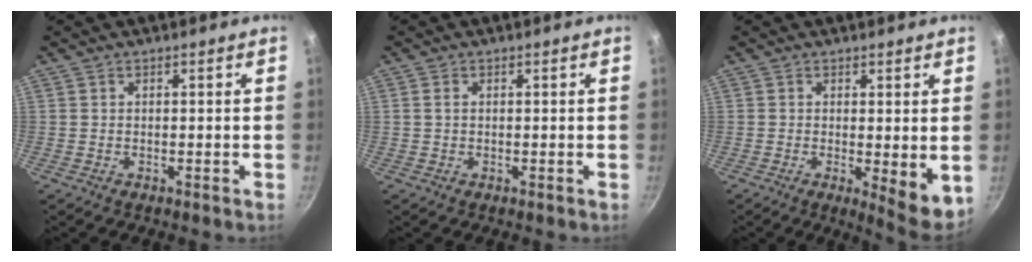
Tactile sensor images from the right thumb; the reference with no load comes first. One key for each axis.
{"total": 1.0, "fx": 0.2, "fy": 0.7, "fz": 0.7, "tx": -0.014, "ty": 0.003, "tz": 0.002}
{"total": 6.7, "fx": 0.0, "fy": 2.1, "fz": 6.3, "tx": -0.081, "ty": -0.020, "tz": 0.003}